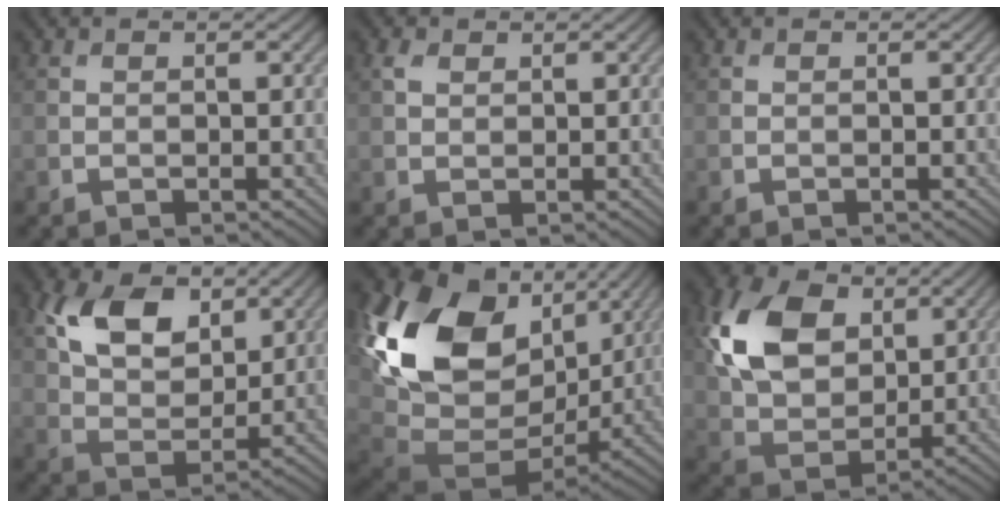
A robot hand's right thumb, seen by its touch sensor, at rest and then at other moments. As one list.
[{"total": 1.6, "force": [1.0, 0.9, 0.8], "torque": [-0.020, 0.005, 0.018]}, {"total": 0.0}, {"total": 10.6, "force": [4.7, 6.5, 7.0], "torque": [-0.154, 0.004, 0.084]}, {"total": 20.4, "force": [4.9, 14.2, 13.9], "torque": [-0.326, -0.021, 0.115]}, {"total": 12.1, "force": [4.0, 8.3, 7.8], "torque": [-0.187, 0.012, 0.071]}]